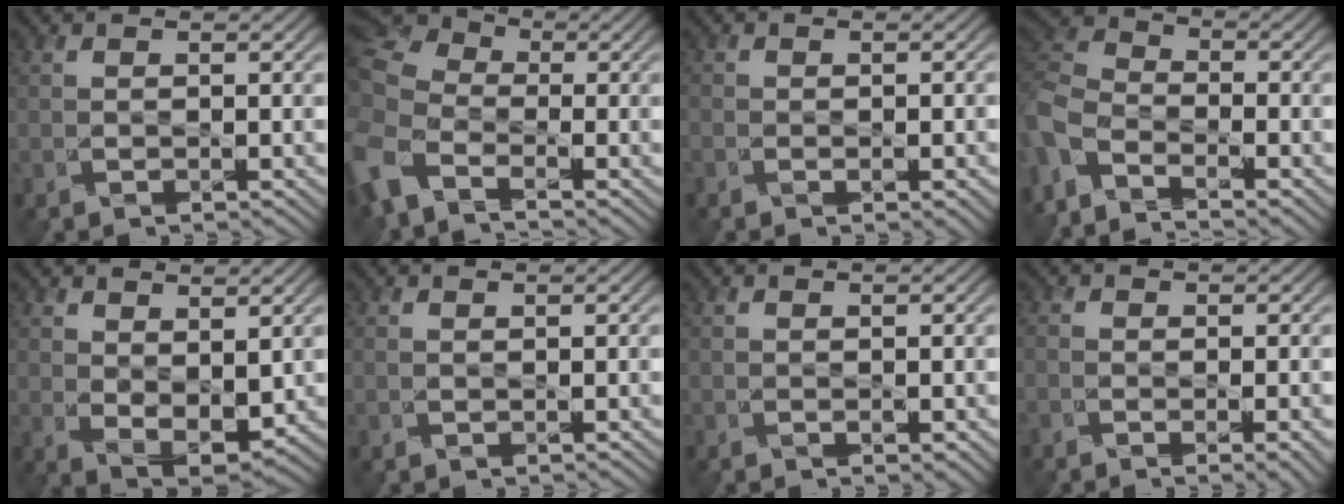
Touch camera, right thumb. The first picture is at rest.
{"total": 11.4, "force": [-3.8, 7.3, 8.0], "torque": [-0.229, -0.025, -0.070]}
{"total": 1.9, "force": [-0.8, 1.1, 1.4], "torque": [-0.022, -0.005, -0.007]}
{"total": 8.4, "force": [-5.7, 3.8, 5.0], "torque": [-0.126, -0.019, -0.125]}
{"total": 5.4, "force": [1.6, 3.0, 4.2], "torque": [-0.085, -0.013, 0.036]}
{"total": 0.0}
{"total": 0.7, "force": [-0.2, 0.2, 0.7], "torque": [-0.013, -0.002, -0.002]}
{"total": 4.4, "force": [-2.1, 1.5, 3.6], "torque": [-0.046, -0.006, -0.028]}